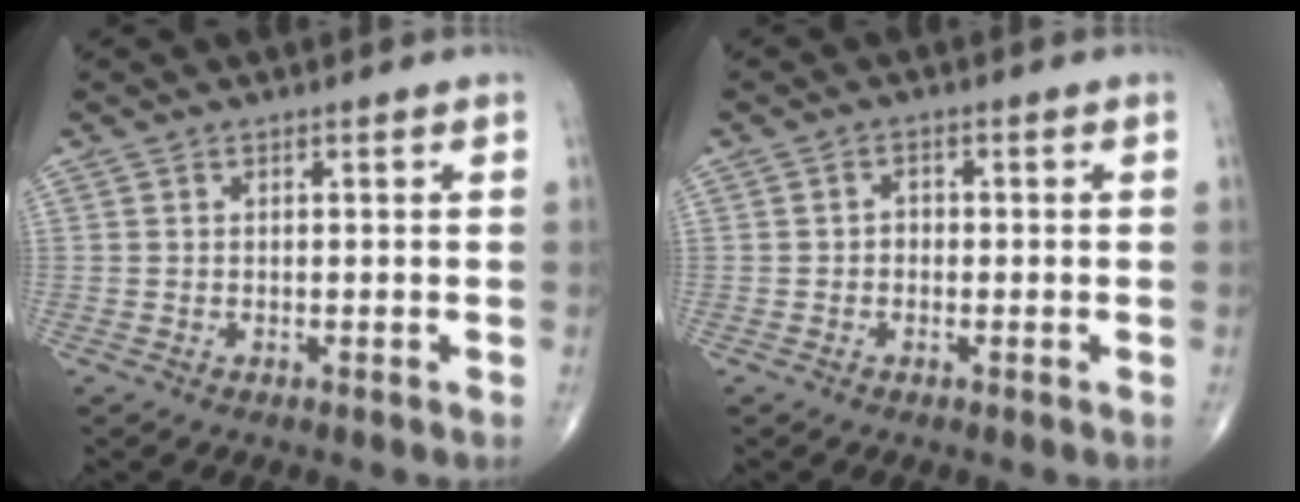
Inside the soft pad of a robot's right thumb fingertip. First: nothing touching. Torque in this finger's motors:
{"motor_torque": [0.00, 0.13, -0.06, -0.08, 0.01]}